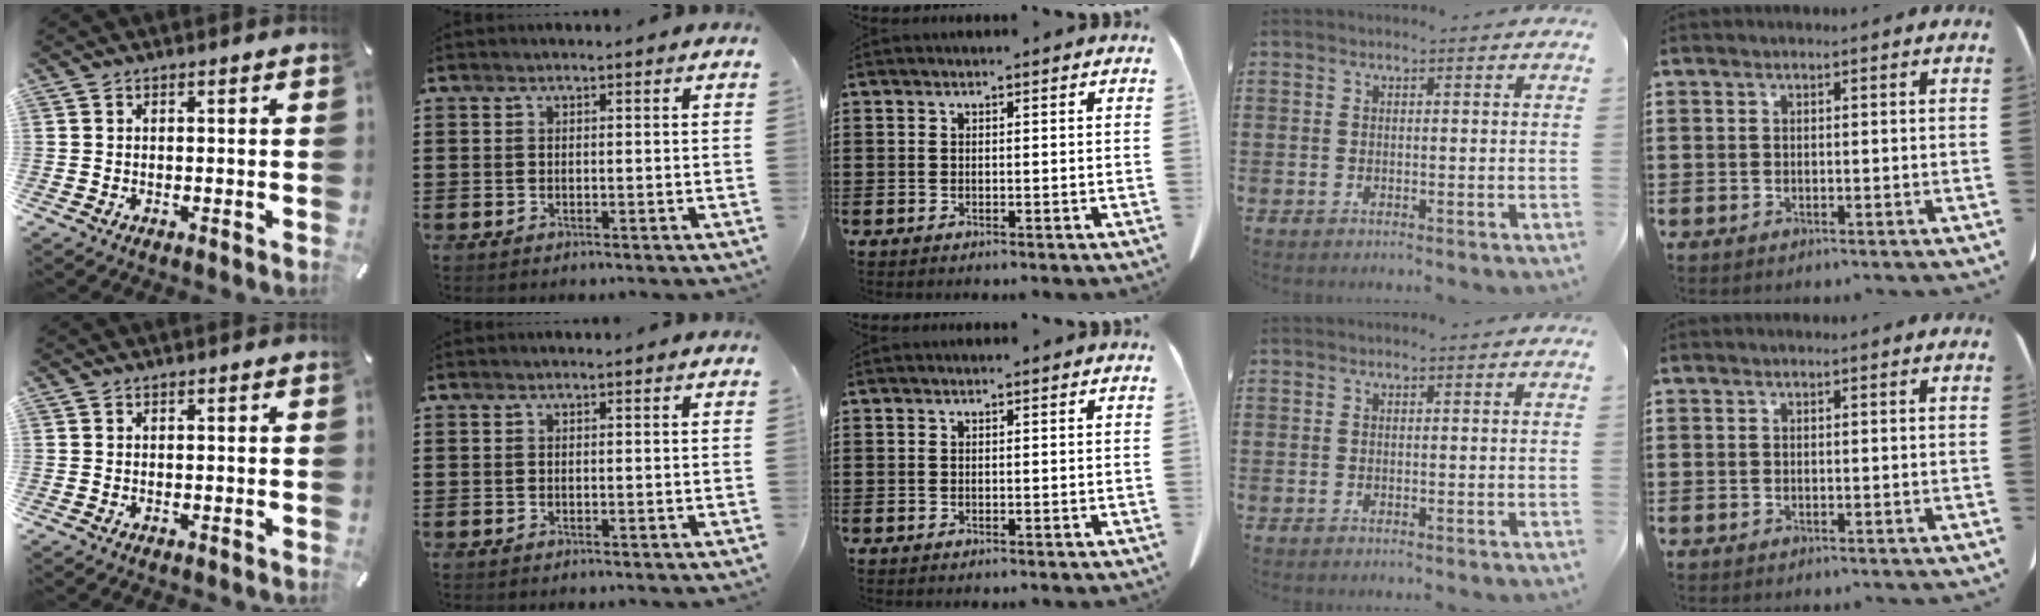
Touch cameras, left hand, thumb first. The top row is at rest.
{}